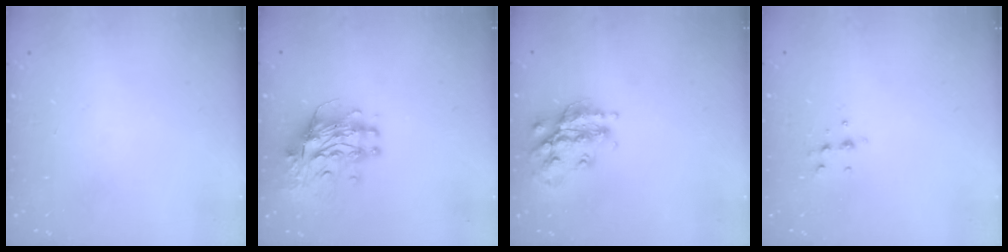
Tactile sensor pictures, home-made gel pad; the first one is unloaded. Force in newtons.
{"total": 12.0, "press": 11.9, "slide": 1.1}
{"total": 17.4, "press": 17.4, "slide": 1.4}
{"total": 5.8, "press": 5.7, "slide": 1.2}